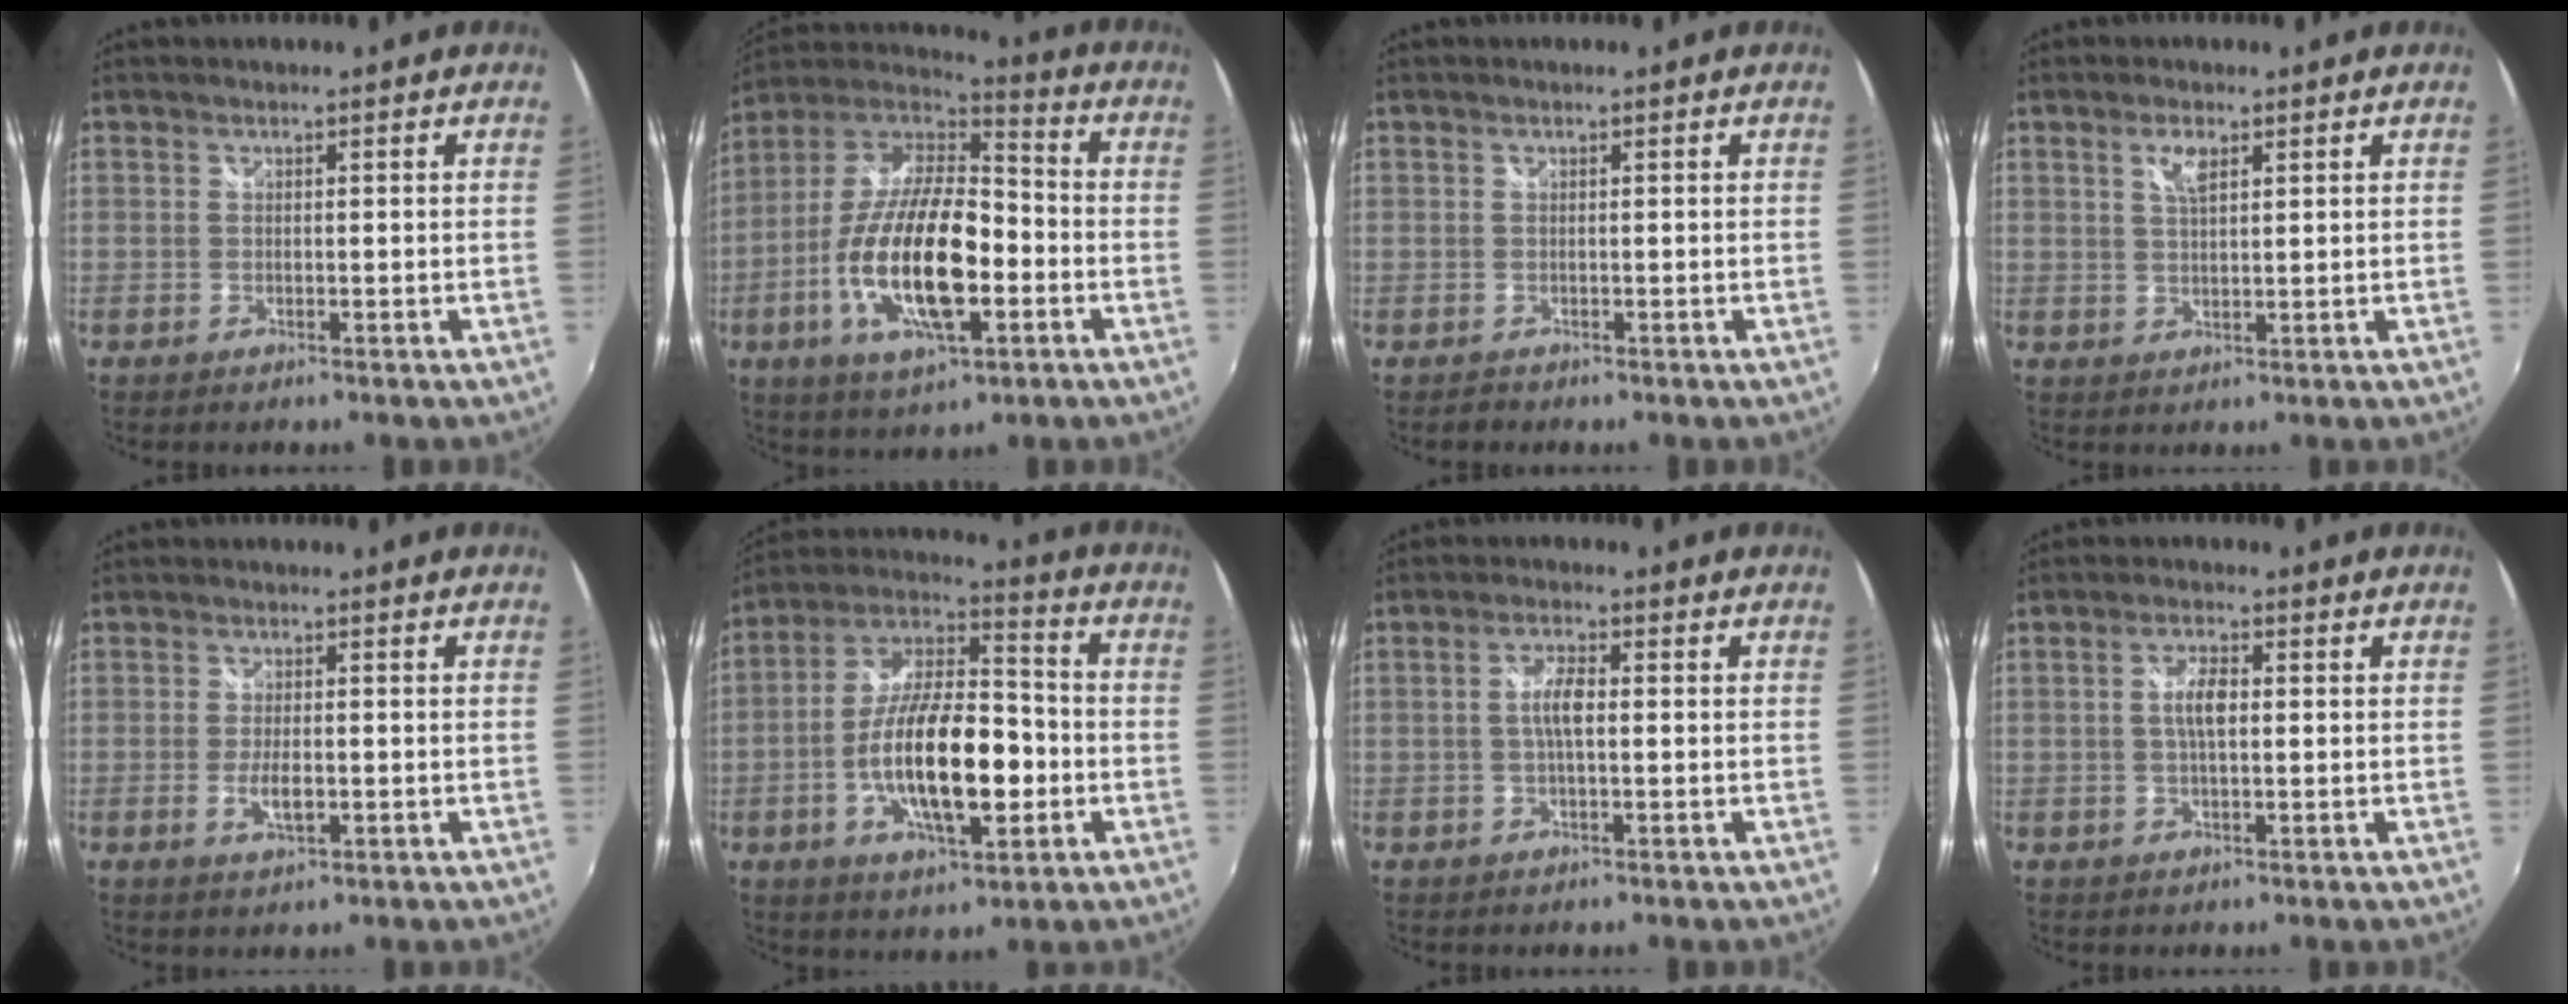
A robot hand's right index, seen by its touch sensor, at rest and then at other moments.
{"total": 21.7, "force": [-6.0, 8.1, 19.2], "torque": [-0.384, -0.019, -0.110]}
{"total": 1.0, "force": [-0.4, 0.8, -0.1], "torque": [0.001, 0.000, -0.005]}
{"total": 3.2, "force": [1.7, 1.2, 2.5], "torque": [-0.045, 0.001, 0.030]}
{"total": 4.0, "force": [-1.1, 1.5, 3.6], "torque": [-0.071, -0.006, -0.017]}
{"total": 18.7, "force": [-4.3, 7.1, 16.8], "torque": [-0.314, 0.005, -0.076]}
{"total": 3.9, "force": [0.0, 1.2, 3.7], "torque": [-0.073, 0.005, 0.001]}
{"total": 4.0, "force": [0.3, 1.5, 3.7], "torque": [-0.072, 0.005, 0.005]}